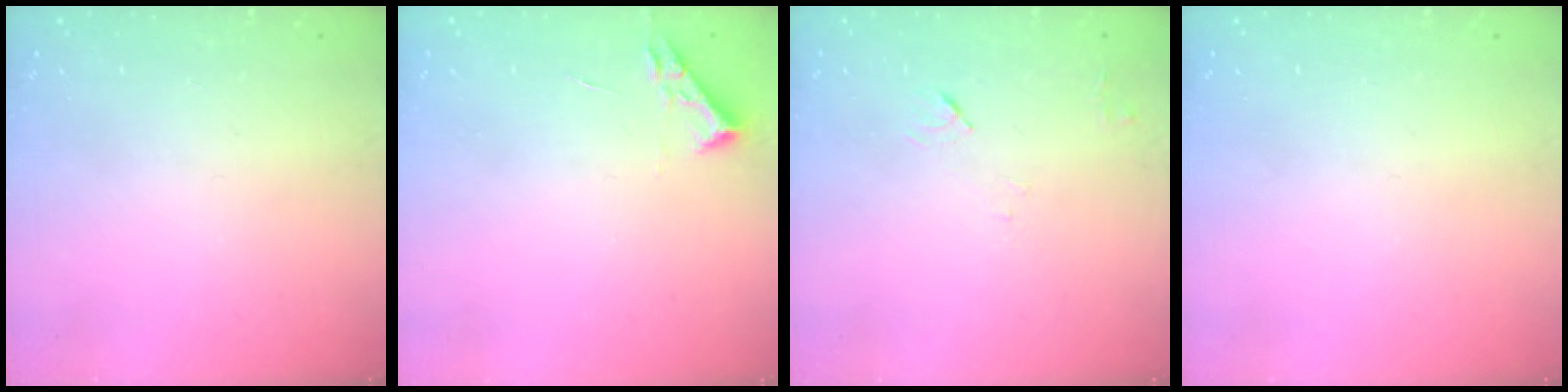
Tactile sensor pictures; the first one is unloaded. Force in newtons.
{"total": 3.1, "press": 3.0, "slide": 0.4}
{"total": 4.6, "press": 4.5, "slide": 0.6}
{"total": 0.0}